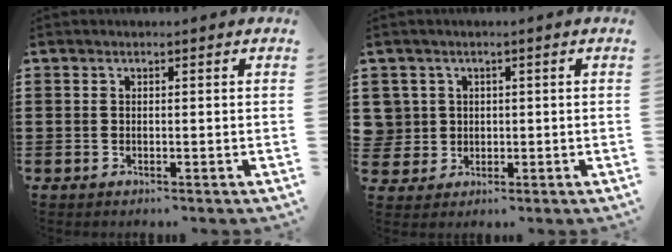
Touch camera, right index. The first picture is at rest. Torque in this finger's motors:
{"motor_torque": [-0.66, 1.15, -0.01, -0.04]}